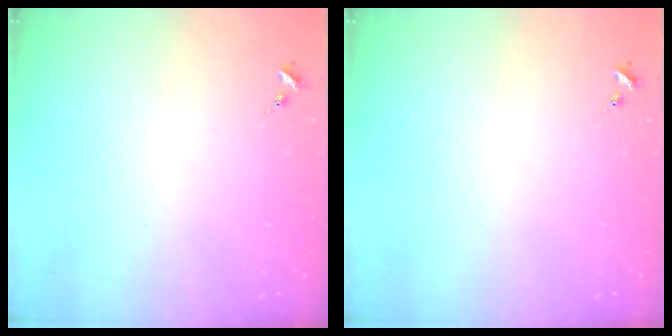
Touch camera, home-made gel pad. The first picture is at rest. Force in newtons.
{"total": 0.0}